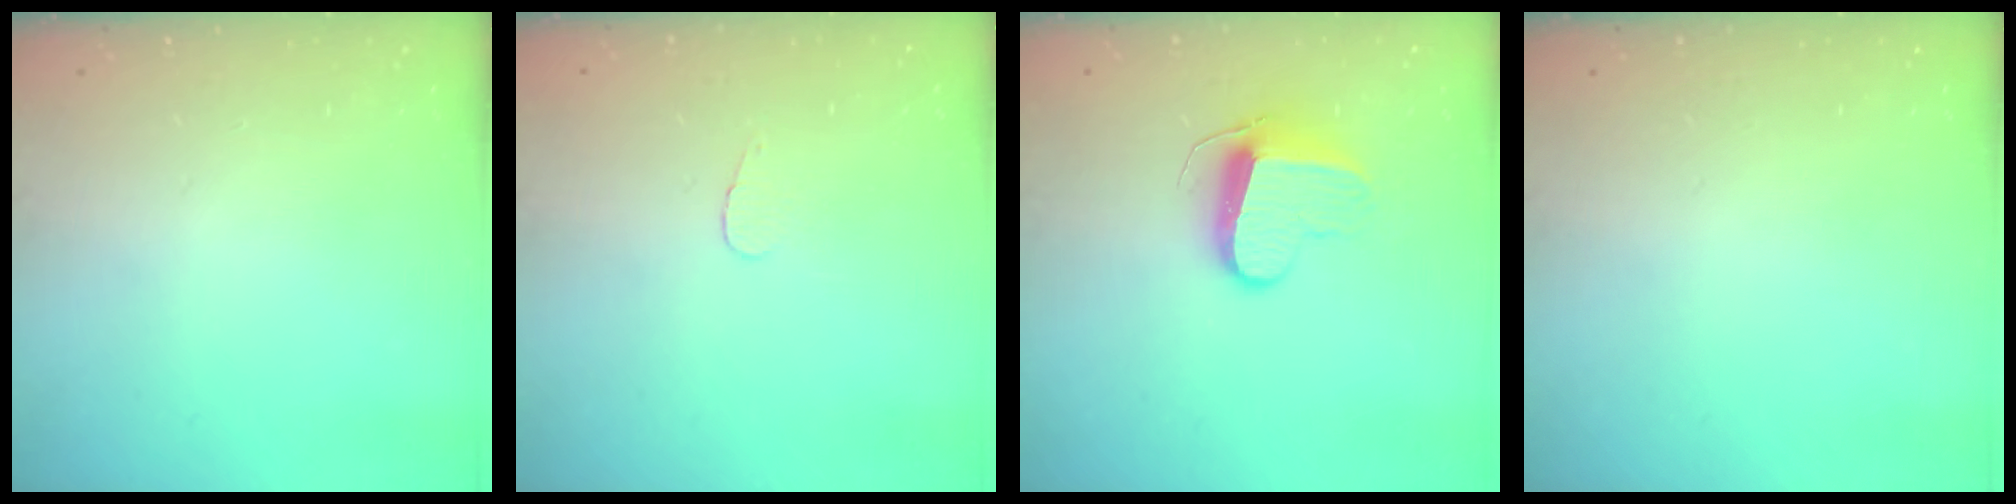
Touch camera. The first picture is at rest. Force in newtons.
{"total": 2.8, "press": 2.8, "slide": 0.3}
{"total": 9.8, "press": 9.8, "slide": 0.4}
{"total": 0.0}